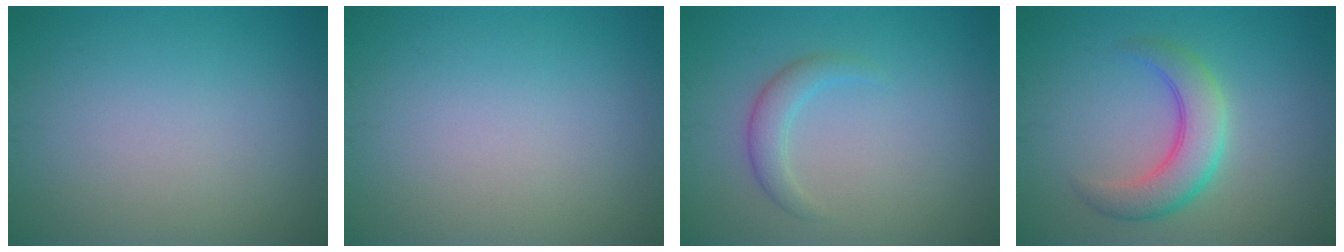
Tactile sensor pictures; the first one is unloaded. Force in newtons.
{"total": 0.0}
{"total": 2.0, "press": 2.0, "slide": 0.1}
{"total": 4.6, "press": 4.6, "slide": 0.1}